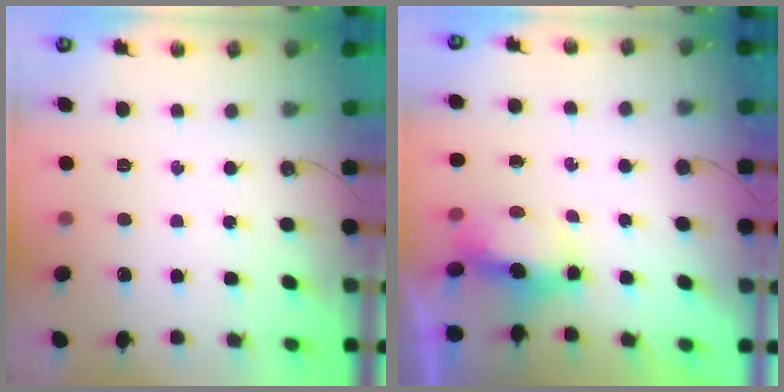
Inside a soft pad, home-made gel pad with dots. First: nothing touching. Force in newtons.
{"total": 7.8, "press": 6.6, "slide": 4.2}